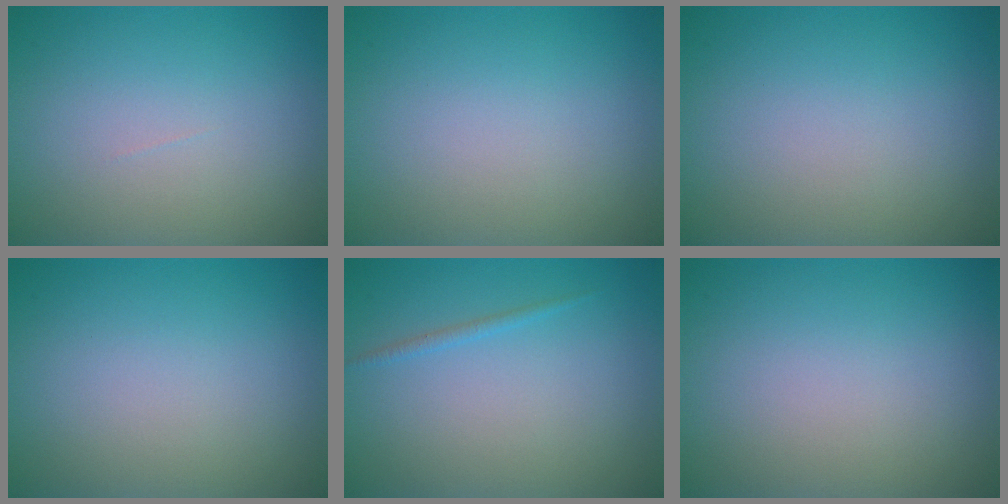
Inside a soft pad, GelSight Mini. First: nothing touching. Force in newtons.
{"total": 0.0}
{"total": 0.0}
{"total": 0.0}
{"total": 0.7, "press": 0.7, "slide": 0.1}
{"total": 0.0}